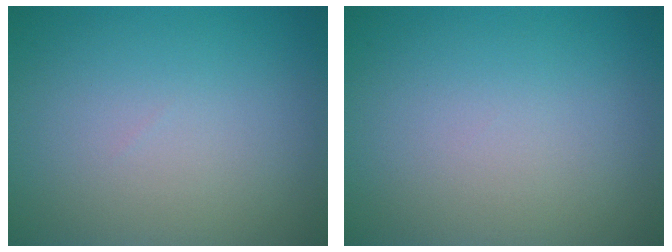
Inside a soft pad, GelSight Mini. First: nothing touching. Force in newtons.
{"total": 0.0}